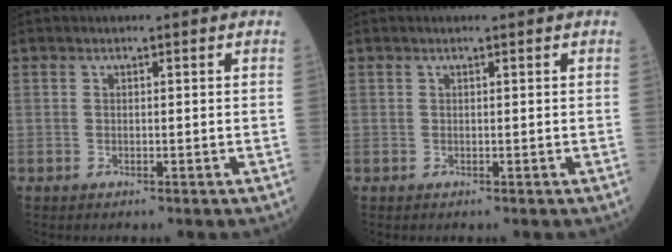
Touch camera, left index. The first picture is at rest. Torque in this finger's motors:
{"motor_torque": [0.17, -0.17, -0.02, 0.01]}